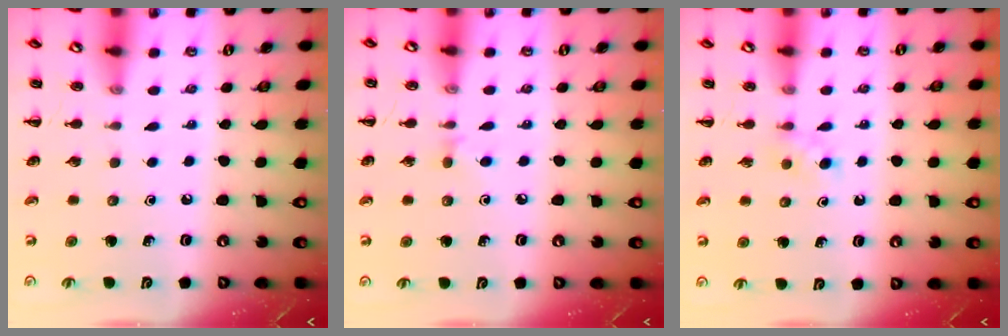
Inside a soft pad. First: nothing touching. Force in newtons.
{"total": 3.6, "press": 3.3, "slide": 1.5}
{"total": 2.7, "press": 2.5, "slide": 1.0}